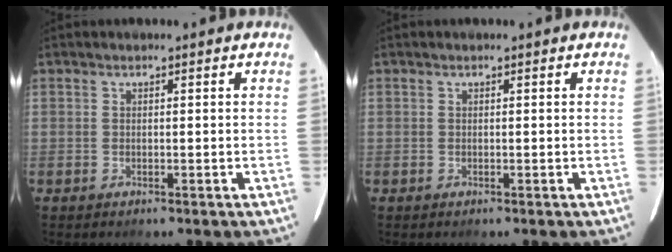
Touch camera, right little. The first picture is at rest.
{"total": 0.0}